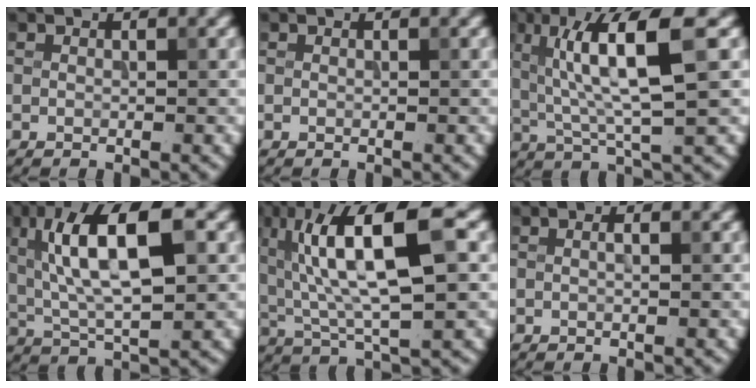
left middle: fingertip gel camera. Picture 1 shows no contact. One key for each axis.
{"total": 0.0}
{"total": 8.2, "fx": 2.1, "fy": 1.5, "fz": 7.8, "tx": -0.137, "ty": 0.003, "tz": 0.038}
{"total": 10.1, "fx": 2.5, "fy": 3.3, "fz": 9.2, "tx": -0.158, "ty": 0.014, "tz": 0.039}
{"total": 11.0, "fx": 2.5, "fy": 3.0, "fz": 10.3, "tx": -0.182, "ty": 0.015, "tz": 0.045}
{"total": 0.6, "fx": 0.1, "fy": 0.1, "fz": 0.6, "tx": -0.012, "ty": 0.001, "tz": 0.001}